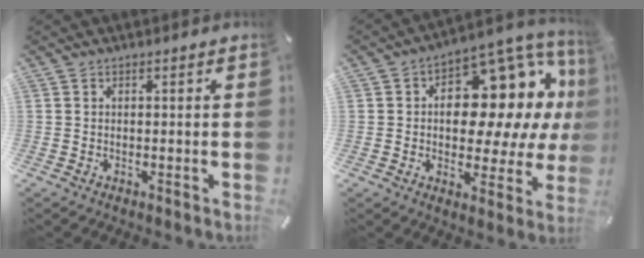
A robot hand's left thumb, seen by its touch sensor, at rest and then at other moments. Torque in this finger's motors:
{"motor_torque": [2.33, 2.18, 1.85, -0.10, 0.31]}